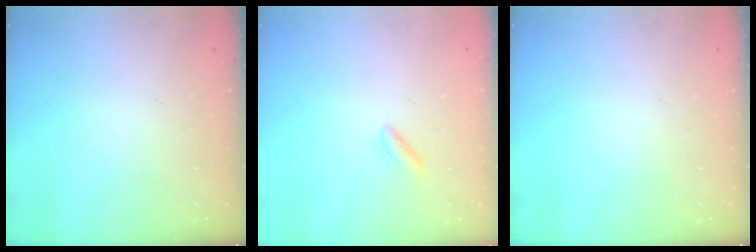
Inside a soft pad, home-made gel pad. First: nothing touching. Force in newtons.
{"total": 2.8, "press": 2.8, "slide": 0.5}
{"total": 0.0}